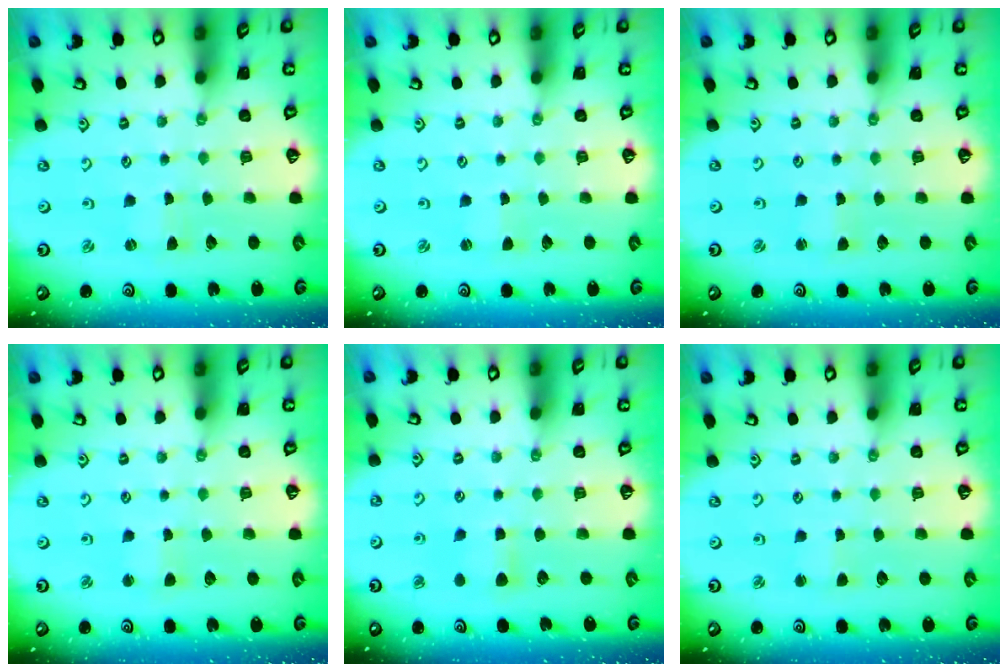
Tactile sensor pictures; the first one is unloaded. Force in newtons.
{"total": 0.0}
{"total": 1.0, "press": 1.0, "slide": 0.0}
{"total": 2.1, "press": 2.1, "slide": 0.5}
{"total": 4.8, "press": 4.7, "slide": 0.7}
{"total": 1.6, "press": 1.5, "slide": 0.4}